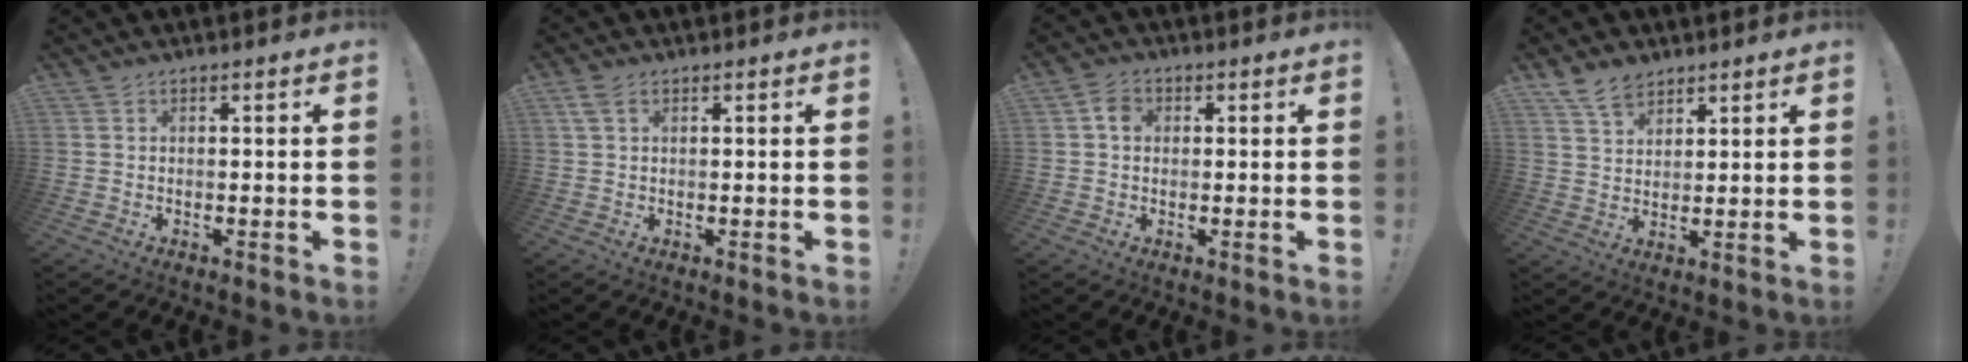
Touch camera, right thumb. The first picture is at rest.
{"total": 2.3, "force": [1.0, 1.2, 1.7], "torque": [-0.035, 0.003, 0.019]}
{"total": 4.1, "force": [0.7, 3.3, 2.3], "torque": [-0.032, 0.006, 0.012]}
{"total": 7.0, "force": [5.4, 3.7, 2.5], "torque": [-0.050, -0.025, 0.105]}